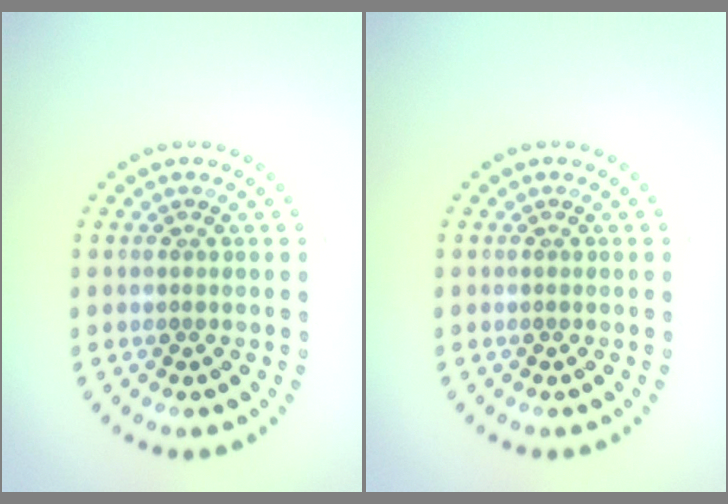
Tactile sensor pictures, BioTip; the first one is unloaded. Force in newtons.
{"total": 0.0}